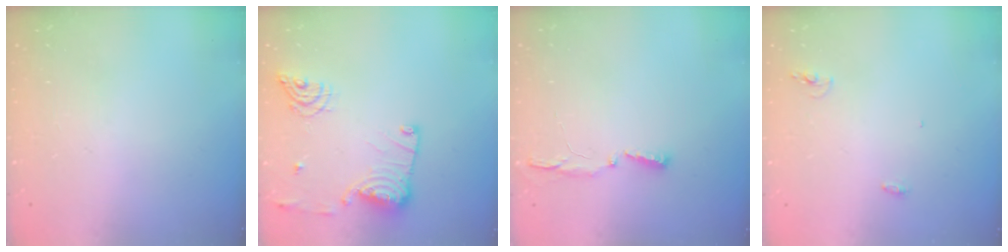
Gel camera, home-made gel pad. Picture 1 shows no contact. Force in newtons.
{"total": 13.9, "press": 13.9, "slide": 0.8}
{"total": 3.5, "press": 3.4, "slide": 0.8}
{"total": 7.7, "press": 4.3, "slide": 6.3}